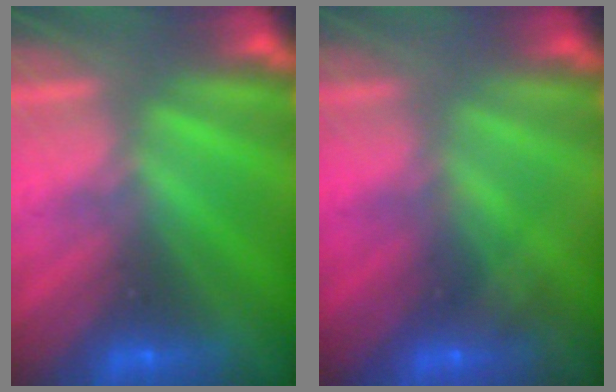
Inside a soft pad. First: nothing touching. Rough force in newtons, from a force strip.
{"total": 1.8}